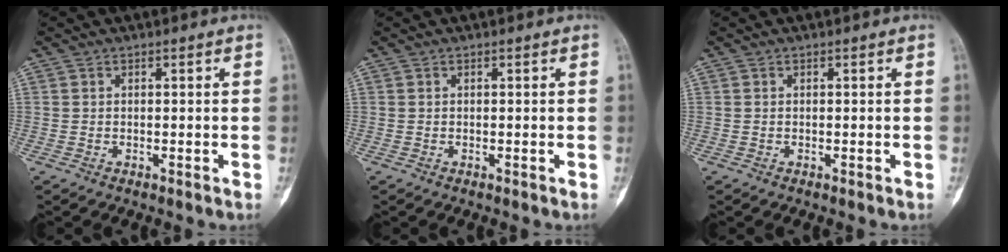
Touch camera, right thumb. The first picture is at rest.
{"total": 0.0}
{"total": 0.0}